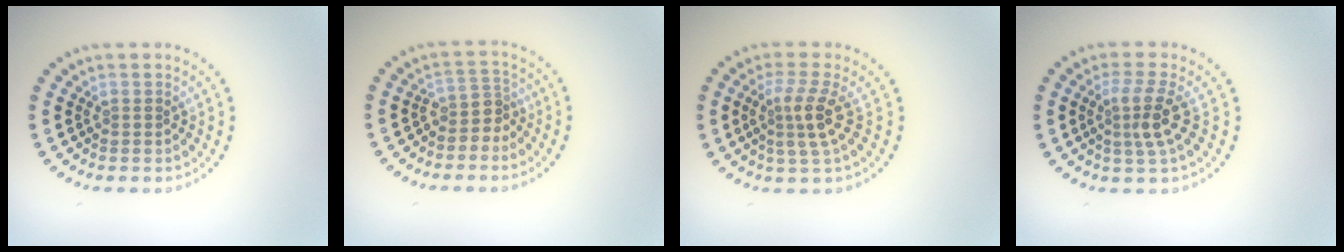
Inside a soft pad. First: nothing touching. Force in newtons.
{"total": 2.3, "press": 1.6, "slide": 1.7}
{"total": 2.9, "press": 2.4, "slide": 1.7}
{"total": 2.9, "press": 2.4, "slide": 1.6}